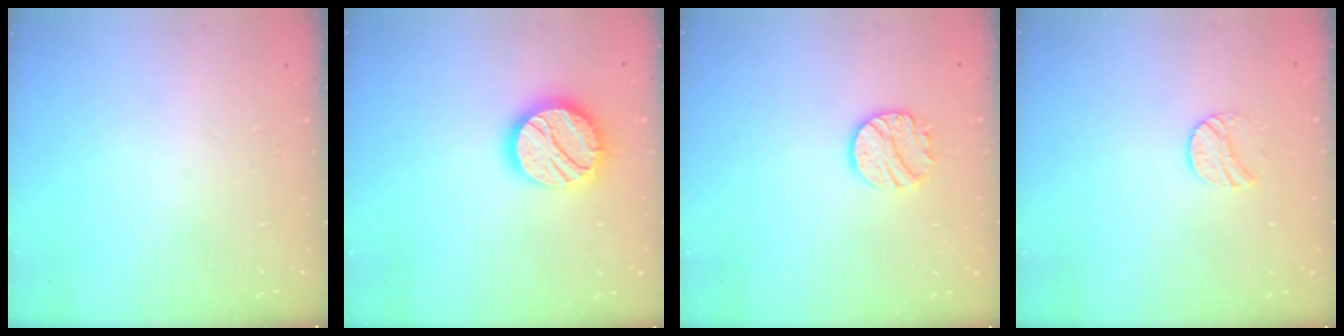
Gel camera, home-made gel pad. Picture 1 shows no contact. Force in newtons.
{"total": 16.8, "press": 16.7, "slide": 1.0}
{"total": 10.5, "press": 10.4, "slide": 0.8}
{"total": 8.0, "press": 8.0, "slide": 0.6}